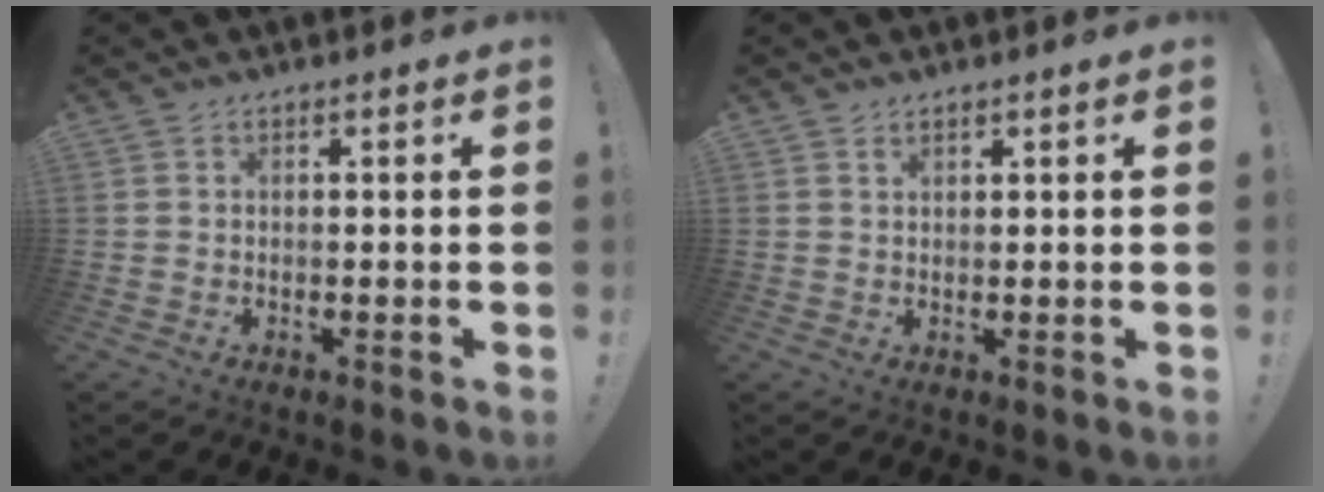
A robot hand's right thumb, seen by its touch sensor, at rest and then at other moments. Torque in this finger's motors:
{"motor_torque": [-0.29, -0.29, -0.19, 0.21, 0.00]}